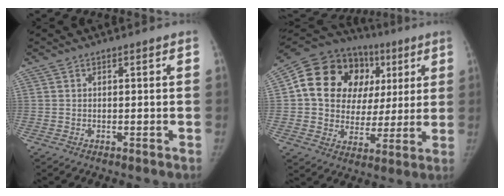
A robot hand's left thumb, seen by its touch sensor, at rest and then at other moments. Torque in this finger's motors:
{"motor_torque": [-0.19, 1.17, 1.68, -0.93, 0.27]}